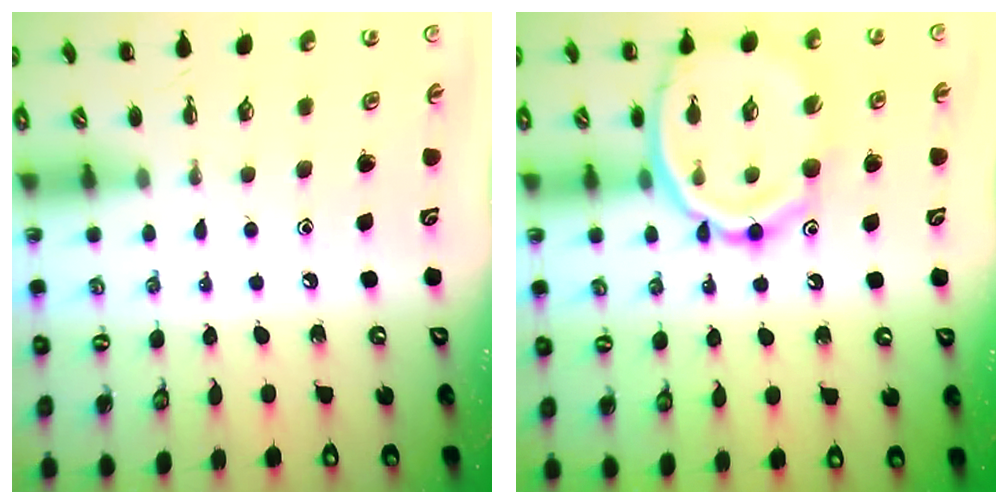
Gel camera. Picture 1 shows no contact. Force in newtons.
{"total": 16.3, "press": 16.1, "slide": 2.5}